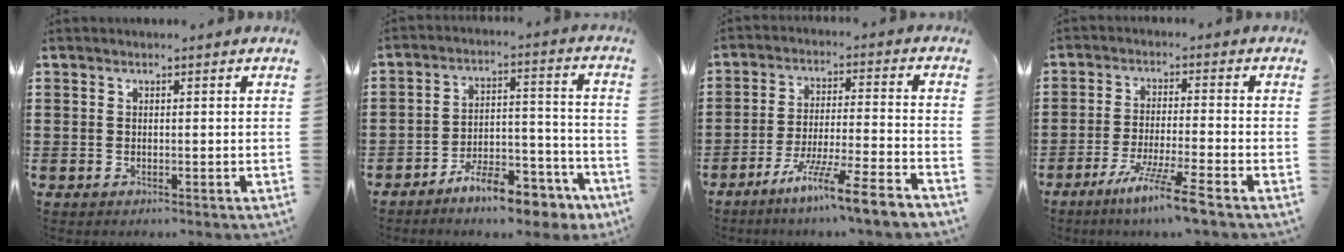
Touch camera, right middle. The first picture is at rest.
{"total": 9.7, "force": [-8.2, 2.6, 4.5], "torque": [-0.060, 0.034, -0.149]}
{"total": 9.0, "force": [-7.3, -0.7, 5.3], "torque": [-0.102, -0.009, -0.143]}
{"total": 7.3, "force": [-5.5, -0.5, 4.8], "torque": [-0.095, -0.016, -0.103]}